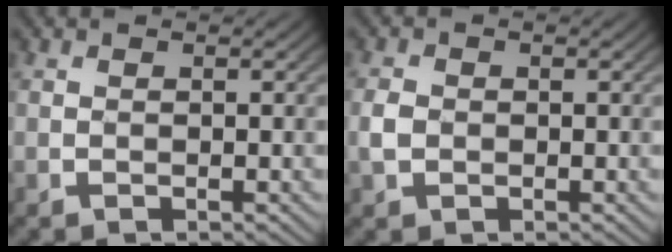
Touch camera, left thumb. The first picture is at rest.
{"total": 2.5, "force": [-0.7, 2.0, 1.3], "torque": [-0.045, 0.004, -0.014]}